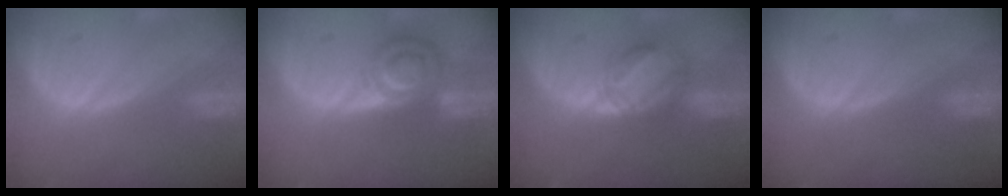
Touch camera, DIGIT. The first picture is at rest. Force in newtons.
{"total": 7.3, "press": 6.3, "slide": 3.7}
{"total": 5.8, "press": 5.5, "slide": 1.8}
{"total": 0.0}